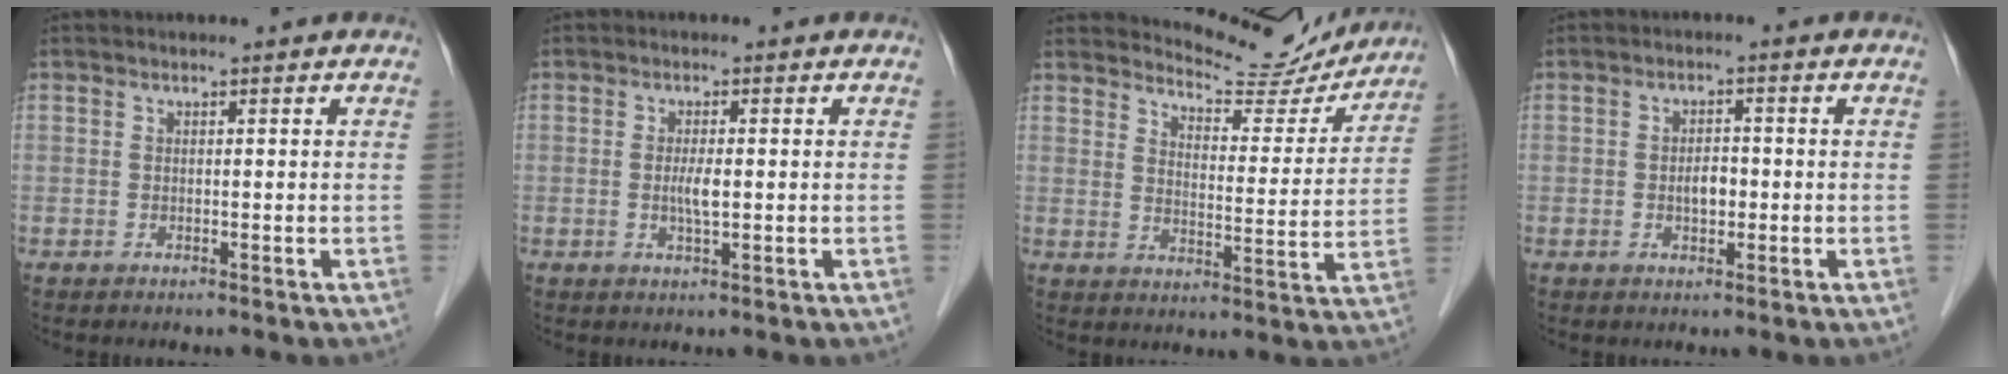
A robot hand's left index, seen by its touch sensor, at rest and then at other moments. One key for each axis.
{"total": 2.3, "fx": -0.3, "fy": 0.4, "fz": 2.3, "tx": -0.048, "ty": -0.005, "tz": -0.004}
{"total": 12.3, "fx": 12.0, "fy": 2.3, "fz": 1.2, "tx": -0.014, "ty": -0.029, "tz": 0.152}
{"total": 2.6, "fx": -0.6, "fy": 1.4, "fz": 2.1, "tx": -0.035, "ty": 0.001, "tz": -0.008}